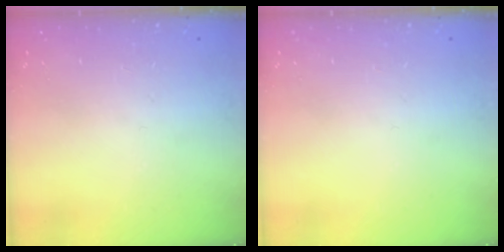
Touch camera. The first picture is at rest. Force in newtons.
{"total": 0.0}